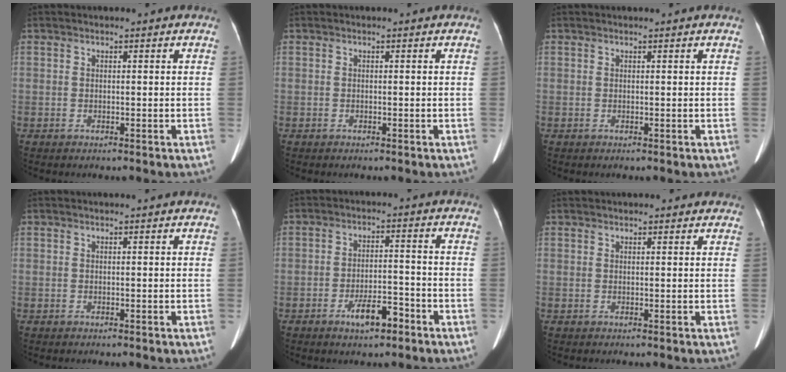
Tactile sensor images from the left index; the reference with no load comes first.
{"total": 0.0}
{"total": 0.7, "force": [0.6, 0.0, 0.2], "torque": [-0.002, 0.007, 0.012]}
{"total": 0.5, "force": [0.5, 0.0, 0.2], "torque": [-0.001, 0.006, 0.011]}
{"total": 5.3, "force": [-3.3, 1.6, 3.8], "torque": [-0.072, 0.000, -0.051]}
{"total": 3.9, "force": [3.4, 1.2, 1.4], "torque": [-0.010, 0.028, 0.041]}